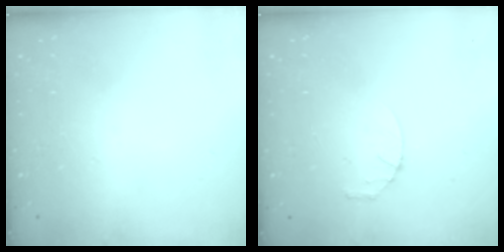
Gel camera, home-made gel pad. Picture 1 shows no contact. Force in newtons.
{"total": 2.8, "press": 2.8, "slide": 0.4}